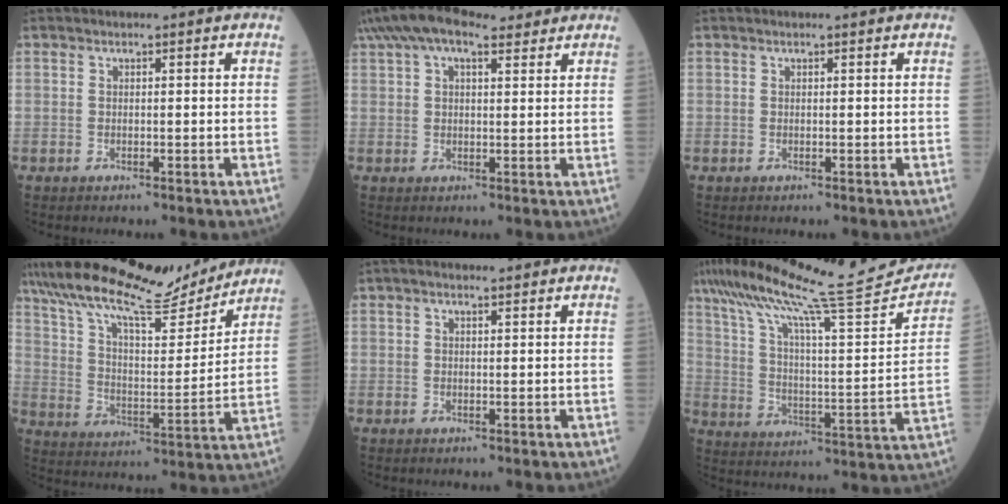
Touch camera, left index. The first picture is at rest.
{"total": 11.8, "force": [8.7, 4.3, 6.8], "torque": [-0.132, 0.065, 0.149]}
{"total": 0.5, "force": [0.5, -0.1, 0.3], "torque": [-0.006, 0.002, 0.010]}
{"total": 20.6, "force": [17.8, 3.7, 9.7], "torque": [-0.180, 0.016, 0.285]}
{"total": 1.8, "force": [1.3, 0.4, 1.2], "torque": [-0.026, 0.013, 0.020]}
{"total": 26.8, "force": [23.5, 1.0, 12.8], "torque": [-0.218, -0.024, 0.339]}